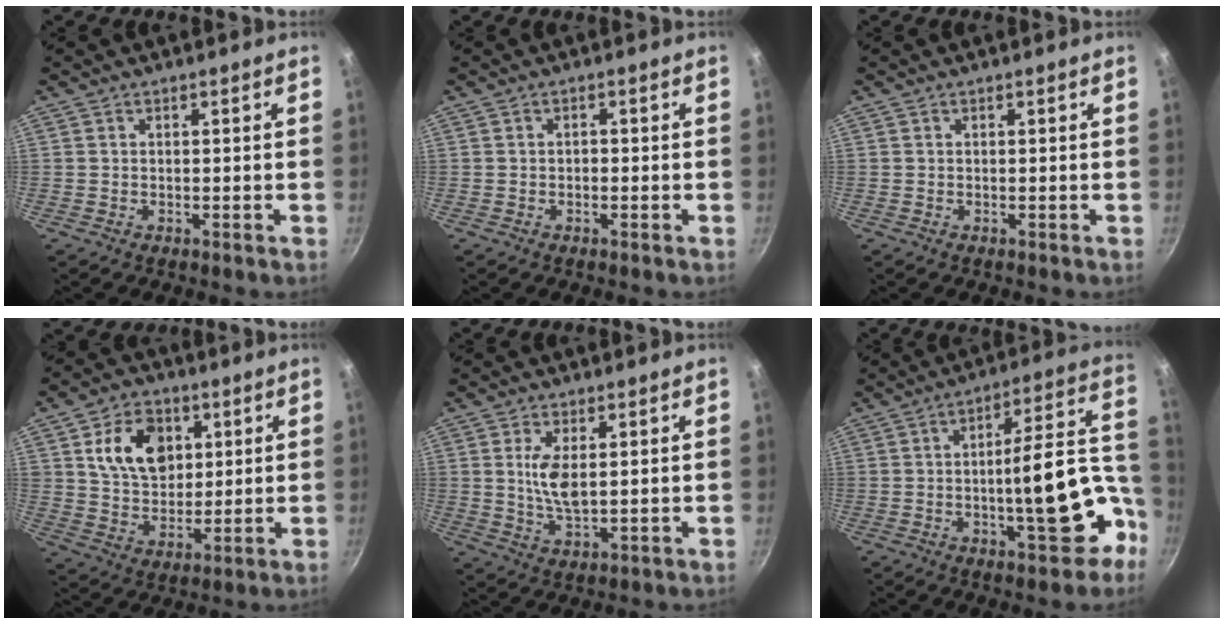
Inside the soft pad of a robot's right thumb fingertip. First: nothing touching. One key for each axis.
{"total": 0.9, "fx": -0.3, "fy": 0.6, "fz": 0.5, "tx": -0.009, "ty": 0.005, "tz": -0.004}
{"total": 0.0}
{"total": 12.9, "fx": 4.0, "fy": 9.5, "fz": 7.7, "tx": -0.100, "ty": -0.011, "tz": 0.071}
{"total": 6.5, "fx": 1.3, "fy": 2.8, "fz": 5.7, "tx": -0.108, "ty": -0.012, "tz": 0.028}
{"total": 17.6, "fx": -5.6, "fy": 6.4, "fz": 15.4, "tx": -0.171, "ty": 0.057, "tz": -0.076}